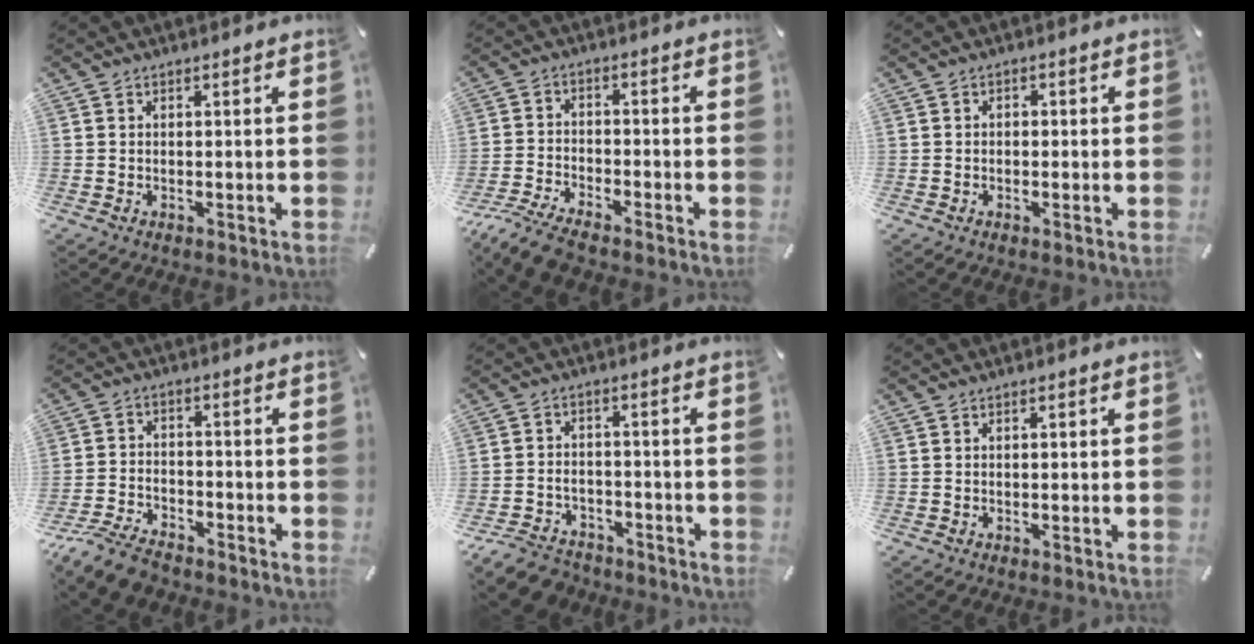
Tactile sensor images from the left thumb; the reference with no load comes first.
{"total": 7.8, "force": [-7.0, 1.8, 3.0], "torque": [-0.074, 0.021, -0.139]}
{"total": 1.3, "force": [-0.5, 1.0, 0.6], "torque": [-0.013, 0.006, -0.013]}
{"total": 8.3, "force": [-7.2, 2.7, 3.1], "torque": [-0.068, 0.029, -0.141]}
{"total": 6.7, "force": [-5.1, 3.7, 2.2], "torque": [-0.050, 0.020, -0.100]}
{"total": 0.5, "force": [0.0, 0.4, 0.4], "torque": [-0.007, 0.001, -0.001]}